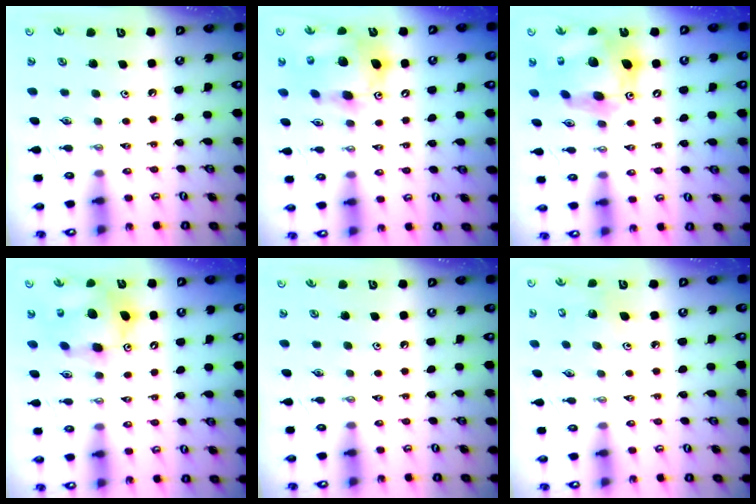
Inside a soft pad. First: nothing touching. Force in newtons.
{"total": 16.2, "press": 16.0, "slide": 2.7}
{"total": 18.7, "press": 18.6, "slide": 2.0}
{"total": 12.7, "press": 12.6, "slide": 1.2}
{"total": 0.0}
{"total": 4.5, "press": 4.2, "slide": 1.6}